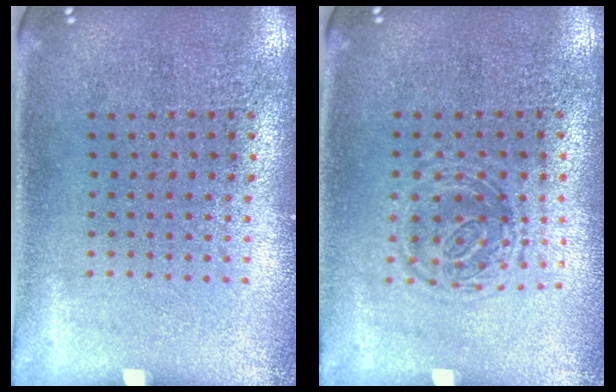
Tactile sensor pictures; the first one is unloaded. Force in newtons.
{"total": 1.2, "press": 1.0, "slide": 0.8}